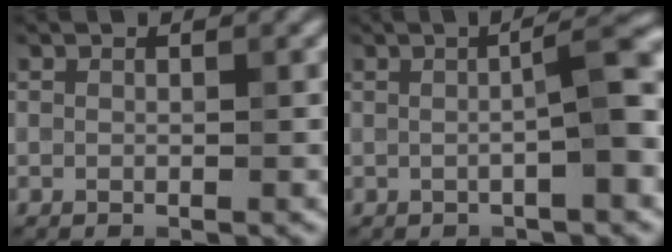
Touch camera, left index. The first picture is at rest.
{"total": 4.5, "force": [0.0, 0.7, 4.4], "torque": [-0.058, 0.015, -0.006]}